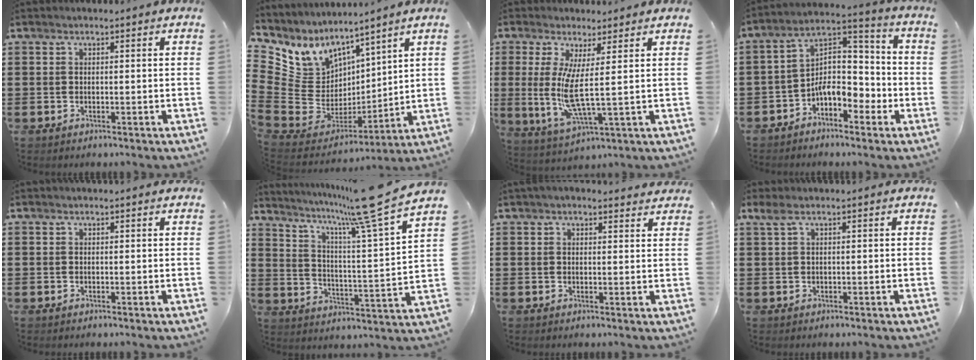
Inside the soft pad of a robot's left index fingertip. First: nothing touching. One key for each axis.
{"total": 8.2, "fx": 4.6, "fy": 6.7, "fz": 1.1, "tx": -0.084, "ty": -0.052, "tz": 0.092}
{"total": 8.0, "fx": 2.0, "fy": 0.4, "fz": 7.7, "tx": -0.162, "ty": -0.035, "tz": 0.033}
{"total": 8.3, "fx": -3.0, "fy": 5.2, "fz": 5.7, "tx": -0.111, "ty": 0.000, "tz": -0.063}
{"total": 0.0}
{"total": 12.1, "fx": 9.7, "fy": -0.4, "fz": 7.2, "tx": -0.136, "ty": -0.069, "tz": 0.147}
{"total": 2.0, "fx": 1.9, "fy": 0.5, "fz": 0.5, "tx": -0.015, "ty": 0.001, "tz": 0.036}
{"total": 1.1, "fx": 0.3, "fy": 0.1, "fz": 1.1, "tx": -0.021, "ty": -0.002, "tz": 0.007}